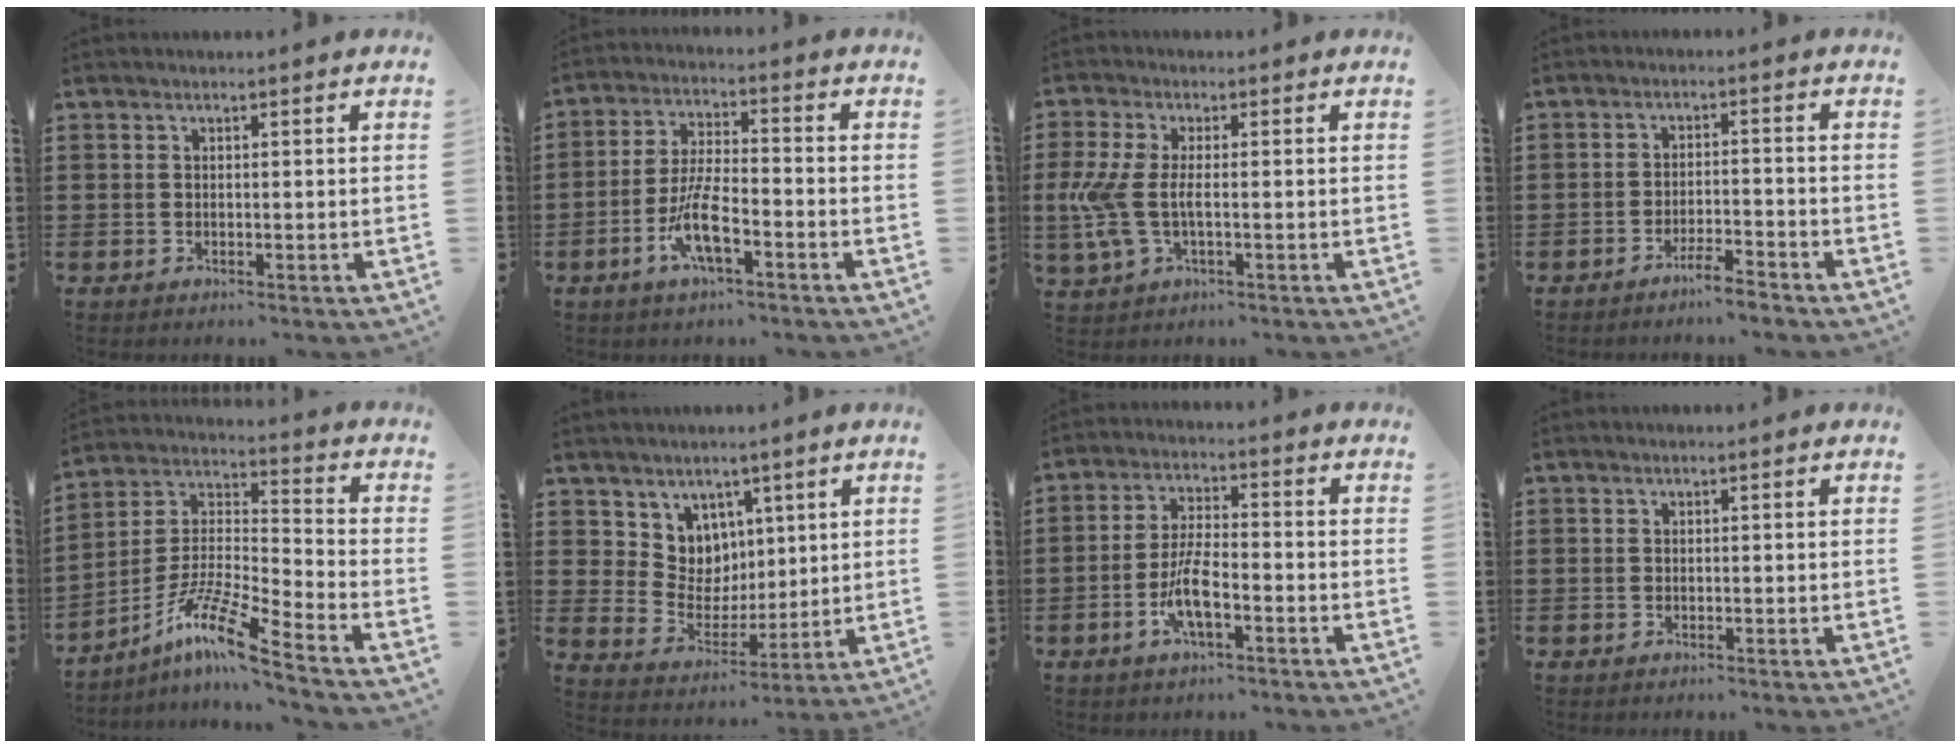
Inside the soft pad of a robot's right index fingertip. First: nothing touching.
{"total": 7.7, "force": [-3.5, 2.1, 6.5], "torque": [-0.142, -0.008, -0.070]}
{"total": 5.9, "force": [-0.6, 2.6, 5.2], "torque": [-0.139, -0.012, -0.020]}
{"total": 3.5, "force": [-3.3, 0.0, 1.1], "torque": [-0.020, 0.002, -0.065]}
{"total": 11.1, "force": [-9.0, 0.1, 6.5], "torque": [-0.137, -0.003, -0.182]}
{"total": 6.7, "force": [4.3, 5.2, -0.3], "torque": [-0.039, -0.026, 0.085]}
{"total": 6.5, "force": [-2.7, 1.8, 5.6], "torque": [-0.124, -0.005, -0.056]}
{"total": 0.0}